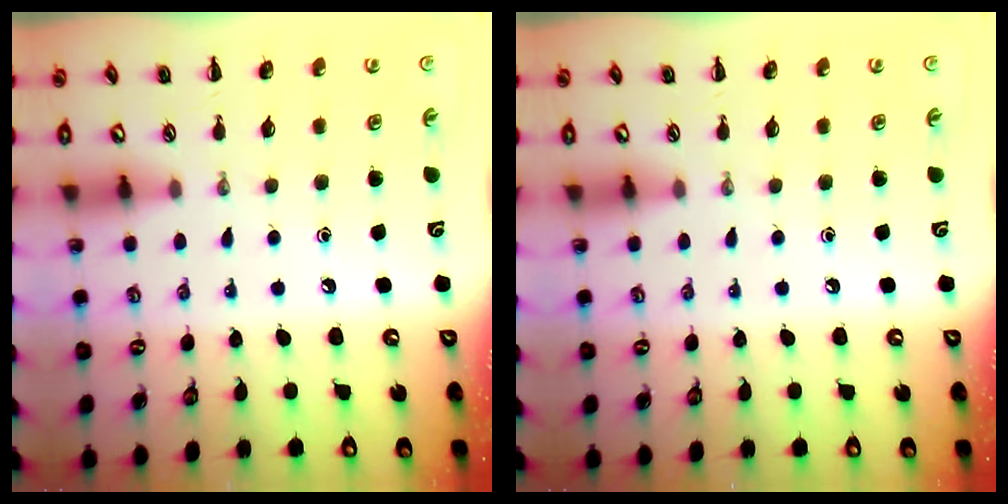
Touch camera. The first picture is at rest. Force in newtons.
{"total": 0.0}